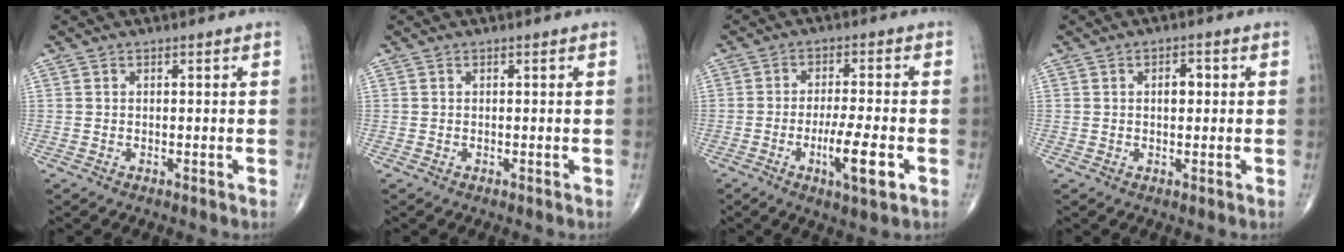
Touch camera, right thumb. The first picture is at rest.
{"total": 0.0}
{"total": 8.6, "force": [-2.9, 1.6, 7.9], "torque": [-0.139, 0.001, -0.048]}
{"total": 2.7, "force": [0.4, 1.6, 2.2], "torque": [-0.023, 0.007, 0.003]}